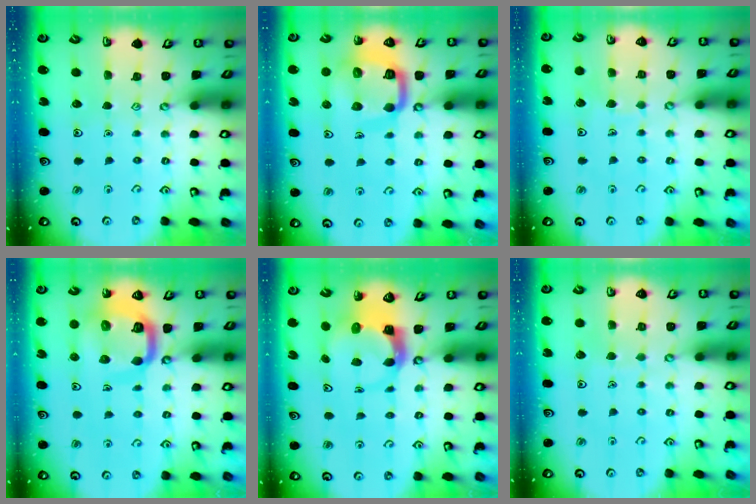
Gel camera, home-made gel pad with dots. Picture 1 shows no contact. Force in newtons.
{"total": 13.5, "press": 13.4, "slide": 1.5}
{"total": 3.4, "press": 3.4, "slide": 0.0}
{"total": 13.3, "press": 13.2, "slide": 1.6}
{"total": 6.2, "press": 6.1, "slide": 1.1}
{"total": 2.7, "press": 2.7, "slide": 0.2}